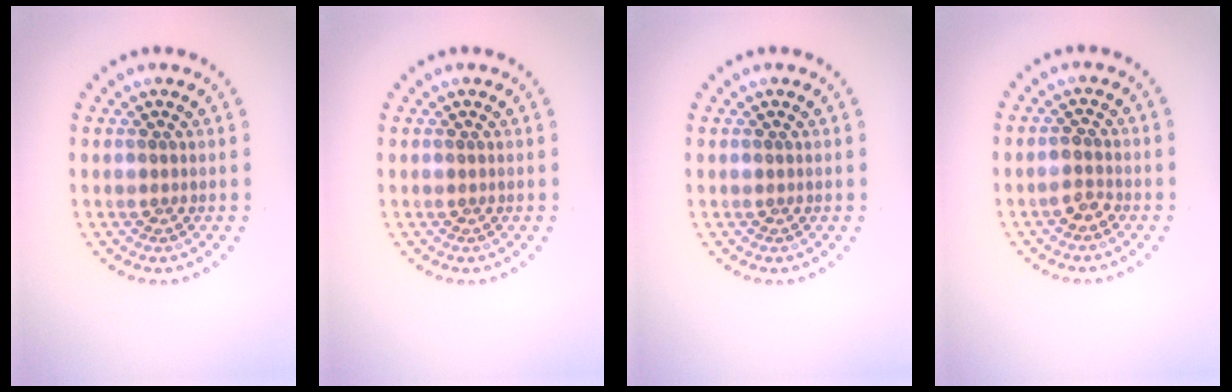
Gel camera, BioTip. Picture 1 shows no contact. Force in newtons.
{"total": 0.0}
{"total": 0.0}
{"total": 1.5, "press": 1.4, "slide": 0.4}